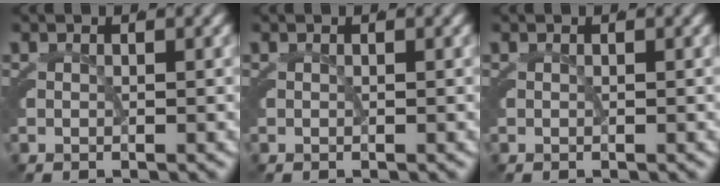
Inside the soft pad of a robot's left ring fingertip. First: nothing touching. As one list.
[{"total": 0.0}, {"total": 0.0}]